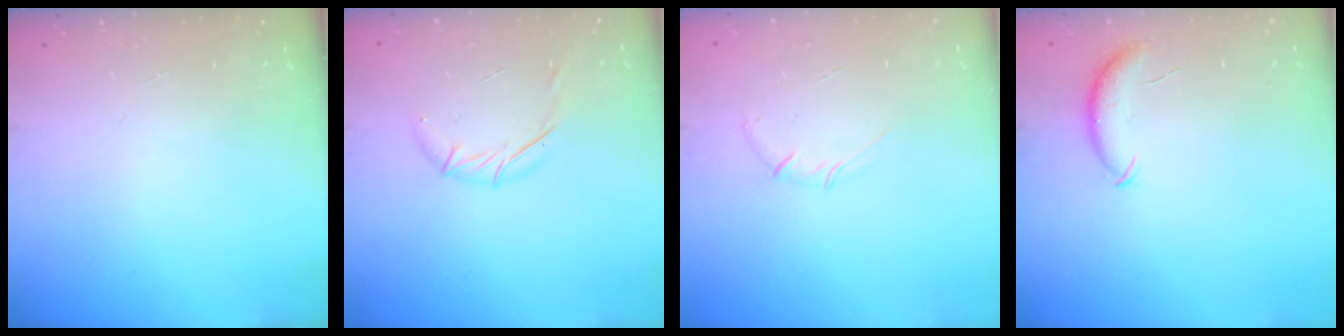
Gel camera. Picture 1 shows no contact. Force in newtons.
{"total": 5.8, "press": 5.7, "slide": 1.3}
{"total": 3.7, "press": 3.6, "slide": 0.9}
{"total": 7.4, "press": 7.4, "slide": 1.1}